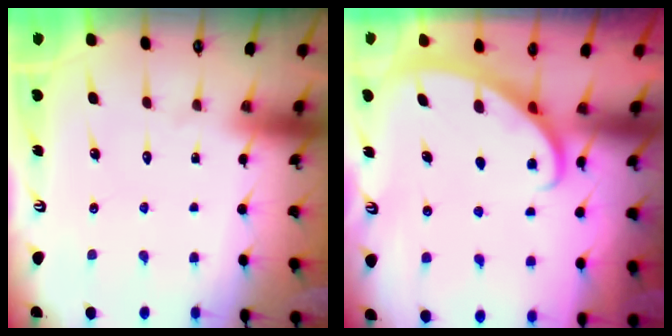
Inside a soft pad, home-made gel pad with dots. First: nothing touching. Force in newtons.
{"total": 2.3, "press": 2.3, "slide": 0.2}